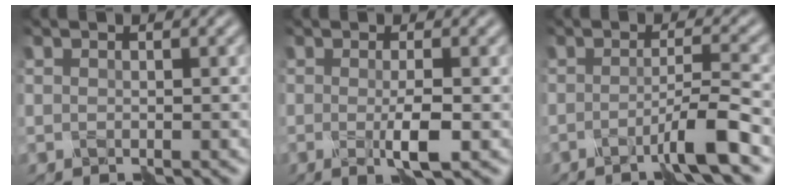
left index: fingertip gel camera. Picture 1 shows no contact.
{"total": 2.5, "force": [-0.7, 0.2, 2.4], "torque": [-0.038, 0.000, -0.014]}
{"total": 3.5, "force": [-1.8, 0.2, 3.0], "torque": [-0.041, 0.006, -0.046]}